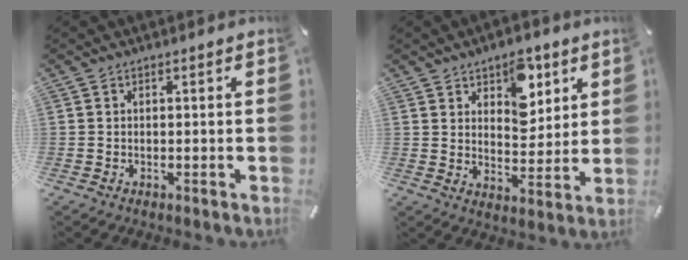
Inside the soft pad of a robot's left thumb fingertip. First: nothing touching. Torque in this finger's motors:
{"motor_torque": [1.65, 1.61, 0.46, -0.83, 0.30]}